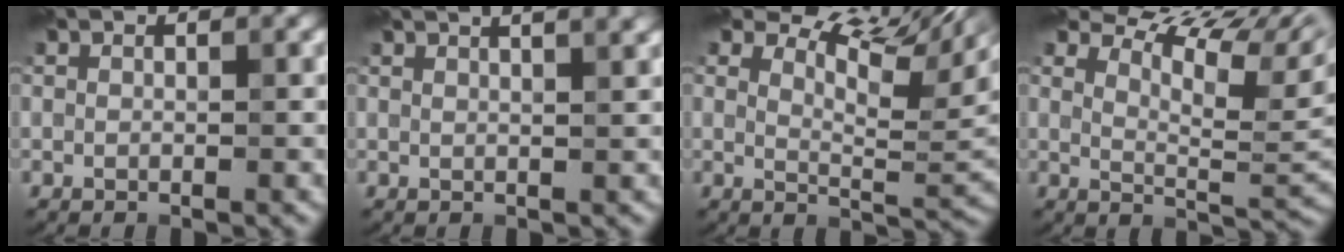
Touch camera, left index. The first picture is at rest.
{"total": 7.3, "force": [4.6, 3.2, 4.8], "torque": [-0.024, 0.055, 0.025]}
{"total": 11.2, "force": [7.4, 3.5, 7.6], "torque": [-0.128, 0.017, 0.112]}
{"total": 12.8, "force": [8.3, 4.8, 8.5], "torque": [-0.149, 0.030, 0.119]}